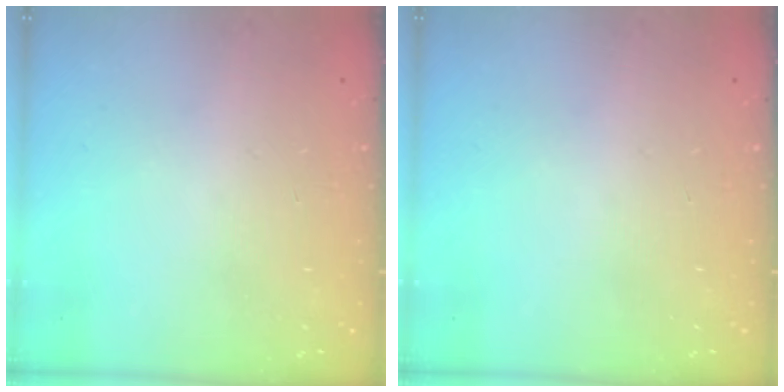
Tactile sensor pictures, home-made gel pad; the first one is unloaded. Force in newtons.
{"total": 0.0}